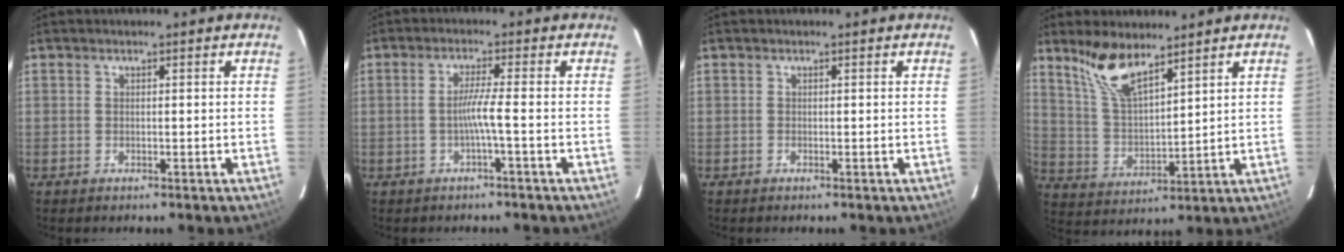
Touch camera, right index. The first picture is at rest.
{"total": 3.3, "force": [-1.2, -1.1, 2.9], "torque": [-0.058, -0.003, -0.022]}
{"total": 0.0}
{"total": 9.7, "force": [7.3, 2.9, 5.7], "torque": [-0.112, 0.005, 0.154]}